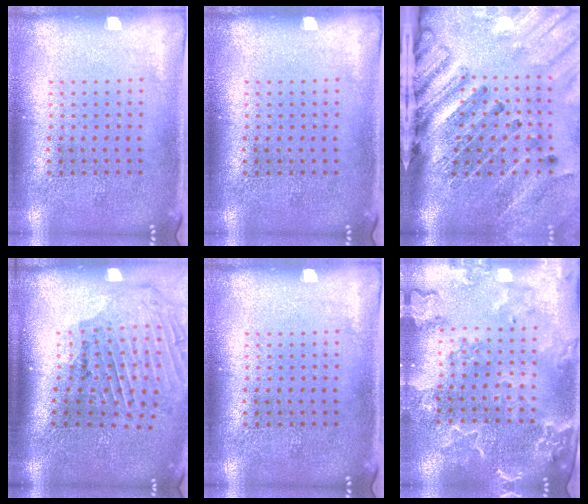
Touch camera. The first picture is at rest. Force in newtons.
{"total": 0.0}
{"total": 4.3, "press": 3.2, "slide": 2.8}
{"total": 2.1, "press": 1.9, "slide": 0.8}
{"total": 0.0}
{"total": 2.8, "press": 2.6, "slide": 1.0}